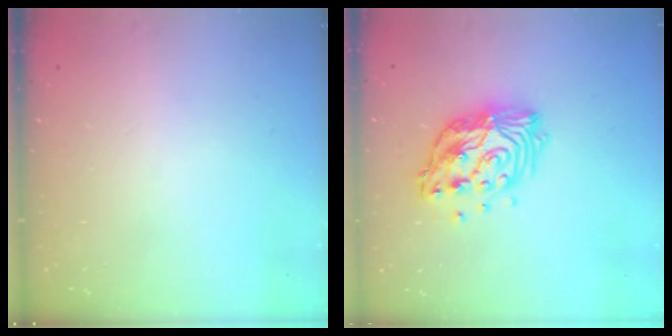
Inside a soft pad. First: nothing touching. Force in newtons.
{"total": 16.8, "press": 16.7, "slide": 1.5}